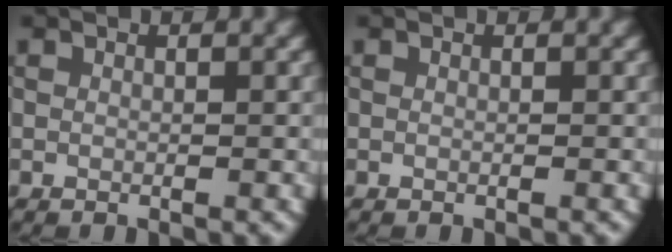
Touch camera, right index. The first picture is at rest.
{"total": 0.0}